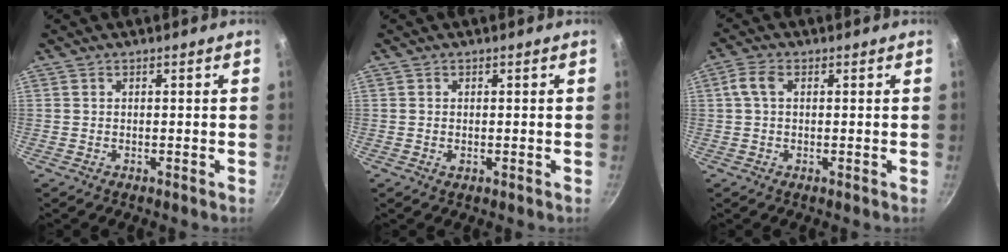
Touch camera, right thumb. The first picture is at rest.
{"total": 0.8, "force": [0.0, 0.5, 0.6], "torque": [-0.011, 0.000, -0.001]}
{"total": 3.4, "force": [0.7, 1.9, 2.8], "torque": [-0.062, 0.013, 0.011]}